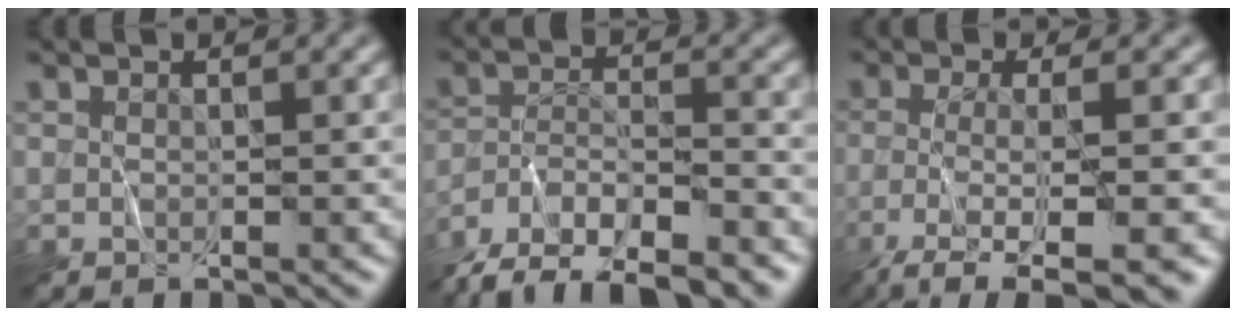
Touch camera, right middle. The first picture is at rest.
{"total": 10.1, "force": [-8.8, 3.0, 4.0], "torque": [-0.057, -0.014, -0.147]}
{"total": 6.5, "force": [-3.4, 1.3, 5.4], "torque": [-0.084, -0.004, -0.068]}